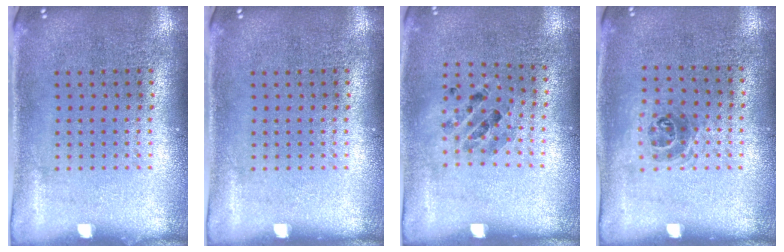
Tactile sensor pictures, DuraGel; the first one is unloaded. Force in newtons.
{"total": 0.0}
{"total": 0.8, "press": 0.8, "slide": 0.2}
{"total": 1.0, "press": 0.7, "slide": 0.6}